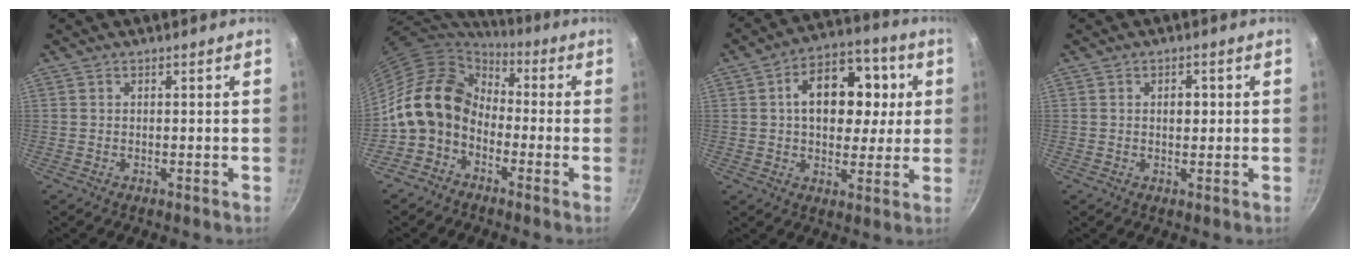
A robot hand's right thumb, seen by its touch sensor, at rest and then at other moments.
{"total": 12.9, "force": [-2.6, 10.4, 7.2], "torque": [-0.093, 0.044, -0.069]}
{"total": 16.1, "force": [3.0, 11.1, 11.3], "torque": [-0.130, 0.015, 0.033]}
{"total": 2.7, "force": [0.4, 1.8, 1.9], "torque": [-0.015, 0.002, 0.004]}